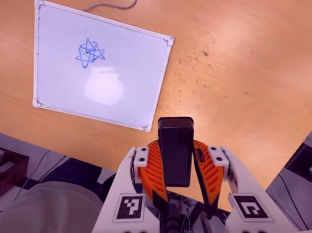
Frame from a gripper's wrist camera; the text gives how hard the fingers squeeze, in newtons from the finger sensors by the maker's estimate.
{"total": 10.3, "left": 8.4, "right": 12.1}